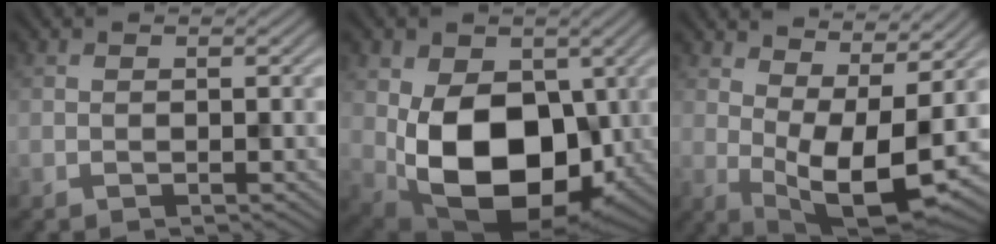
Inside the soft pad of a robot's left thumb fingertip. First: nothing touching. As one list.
[{"total": 14.6, "force": [-1.3, 9.8, 10.8], "torque": [-0.205, -0.032, -0.019]}, {"total": 11.5, "force": [2.5, 4.9, 10.1], "torque": [-0.168, -0.001, 0.048]}]